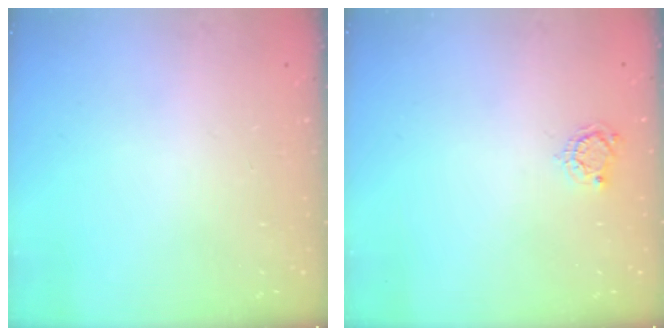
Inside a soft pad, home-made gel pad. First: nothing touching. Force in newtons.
{"total": 4.1, "press": 4.1, "slide": 0.4}